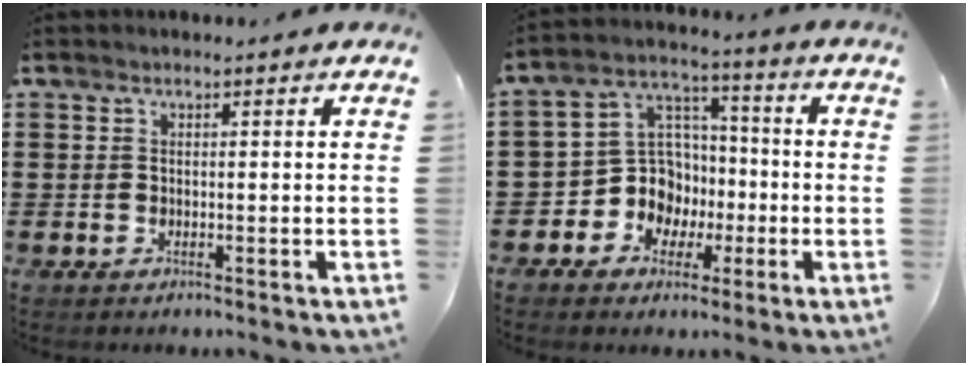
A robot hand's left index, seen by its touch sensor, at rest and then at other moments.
{"total": 9.6, "force": [-2.3, 8.9, 3.0], "torque": [-0.096, 0.011, -0.036]}